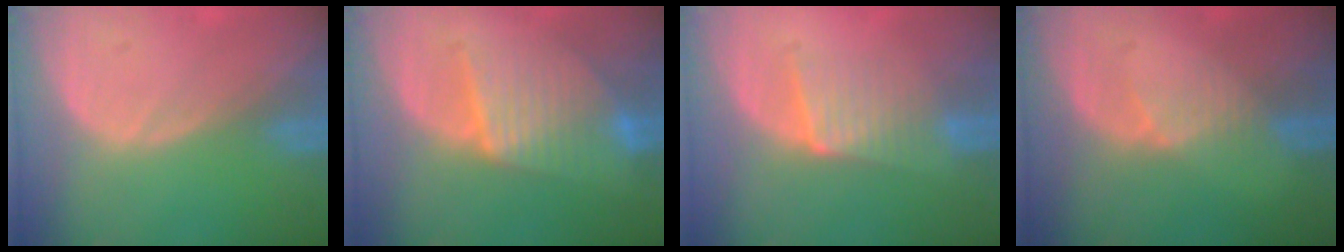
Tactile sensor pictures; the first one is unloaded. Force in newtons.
{"total": 7.9, "press": 7.9, "slide": 0.3}
{"total": 5.8, "press": 5.4, "slide": 2.1}
{"total": 2.7, "press": 2.7, "slide": 0.3}